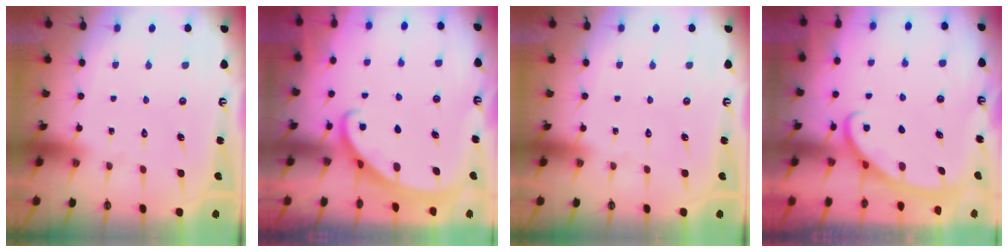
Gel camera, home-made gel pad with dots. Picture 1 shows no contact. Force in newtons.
{"total": 2.3, "press": 2.3, "slide": 0.2}
{"total": 0.0}
{"total": 2.8, "press": 2.8, "slide": 0.4}